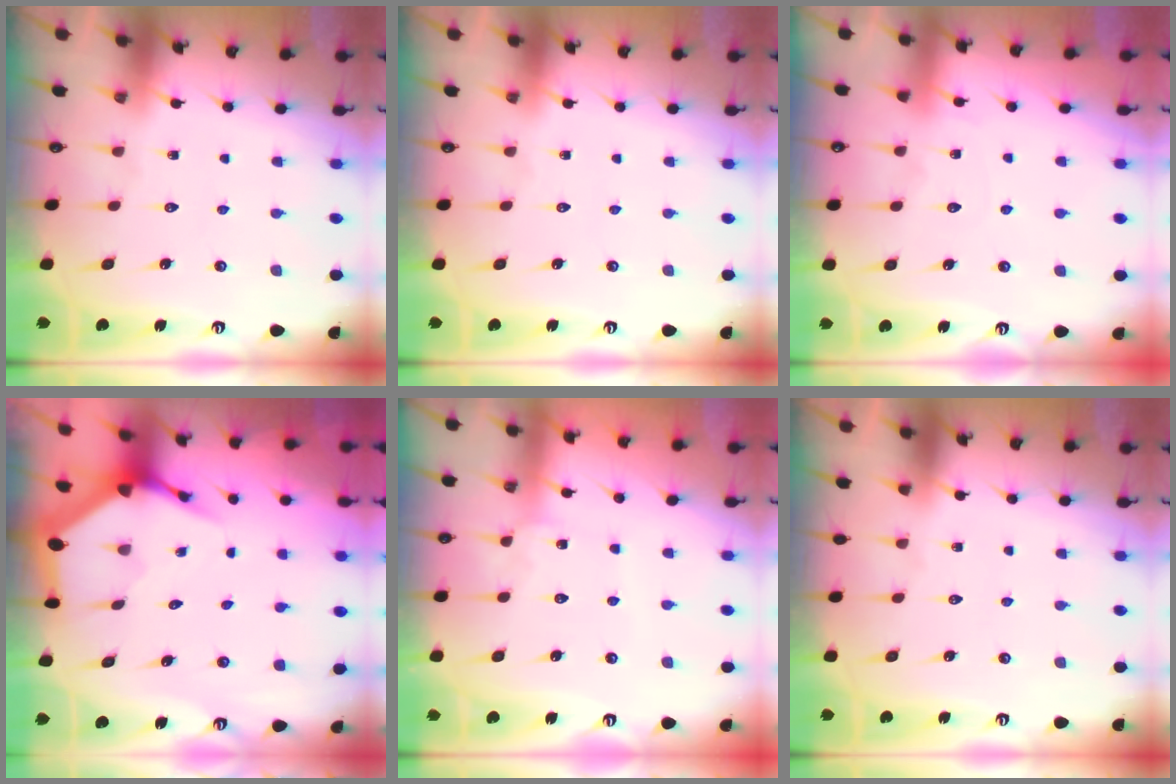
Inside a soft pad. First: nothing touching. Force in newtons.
{"total": 0.0}
{"total": 5.4, "press": 5.3, "slide": 0.7}
{"total": 3.9, "press": 3.8, "slide": 0.6}
{"total": 1.8, "press": 1.8, "slide": 0.2}
{"total": 0.0}